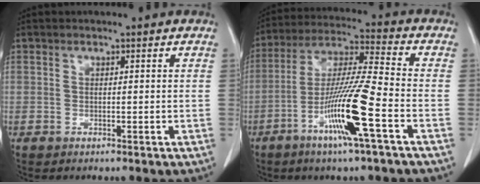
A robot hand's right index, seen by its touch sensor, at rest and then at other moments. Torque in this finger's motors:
{"motor_torque": [1.52, -0.62, 0.41, 0.21]}